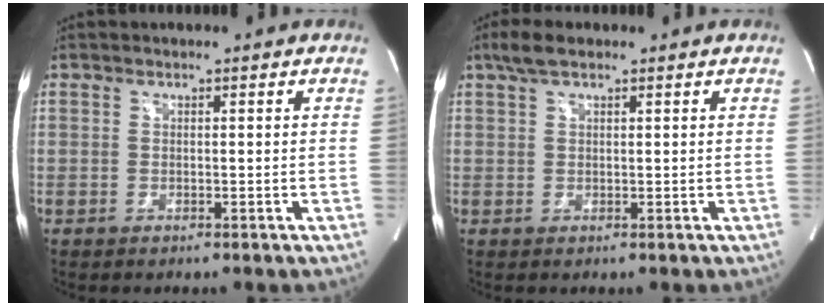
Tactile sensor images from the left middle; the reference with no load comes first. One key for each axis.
{"total": 3.3, "fx": 2.3, "fy": 1.2, "fz": 2.1, "tx": -0.049, "ty": 0.019, "tz": 0.046}